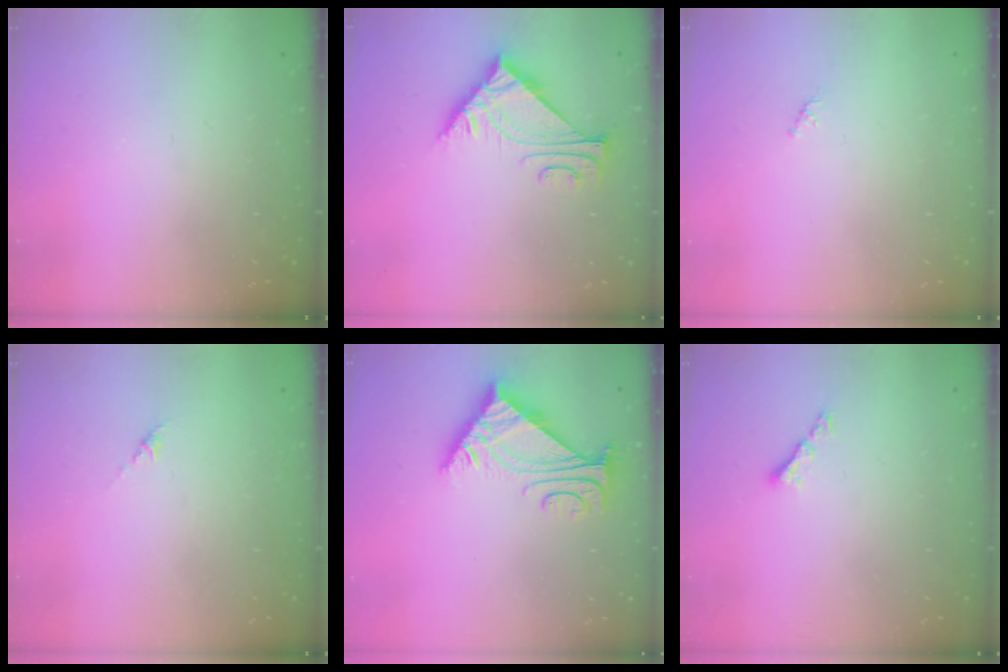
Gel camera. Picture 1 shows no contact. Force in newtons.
{"total": 6.0, "press": 6.0, "slide": 0.1}
{"total": 0.8, "press": 0.7, "slide": 0.4}
{"total": 0.0}
{"total": 5.6, "press": 5.5, "slide": 0.8}
{"total": 3.9, "press": 3.9, "slide": 0.6}